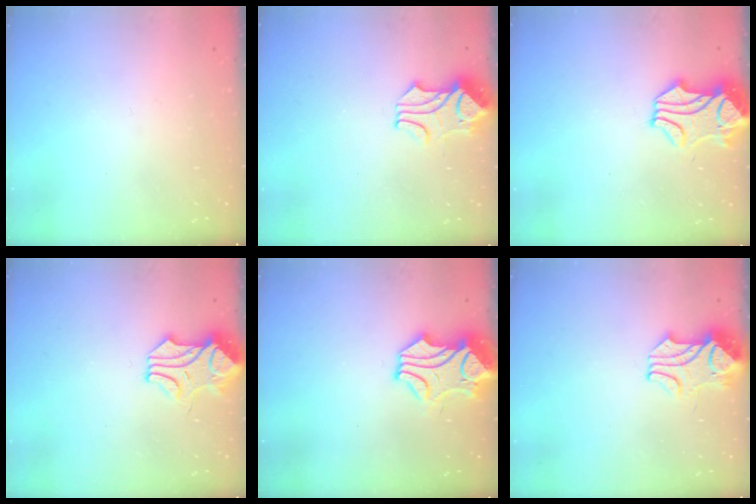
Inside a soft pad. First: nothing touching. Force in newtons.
{"total": 1.8, "press": 1.4, "slide": 1.2}
{"total": 2.3, "press": 1.8, "slide": 1.4}
{"total": 1.1, "press": 0.9, "slide": 0.5}
{"total": 2.7, "press": 2.3, "slide": 1.5}
{"total": 2.4, "press": 2.2, "slide": 1.0}